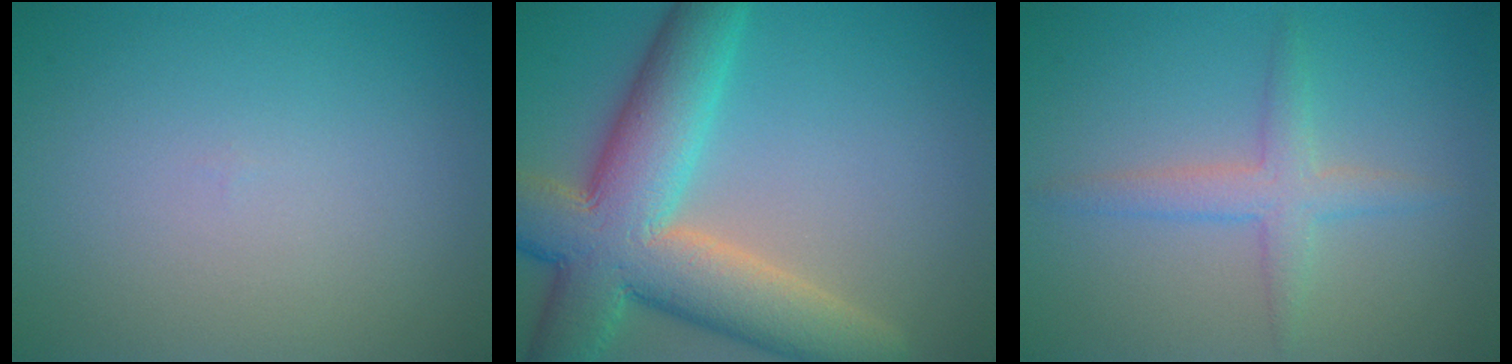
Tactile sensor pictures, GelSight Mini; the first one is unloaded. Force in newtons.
{"total": 11.2, "press": 11.2, "slide": 1.0}
{"total": 2.6, "press": 2.6, "slide": 0.1}